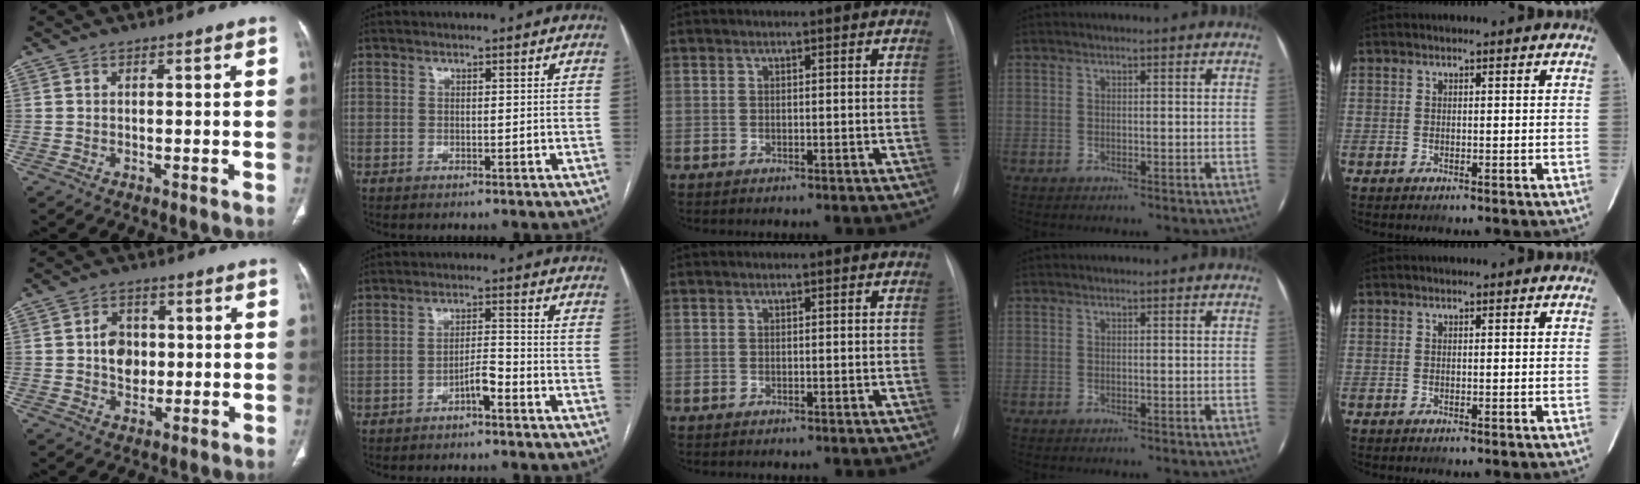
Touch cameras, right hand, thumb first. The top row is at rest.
{"thumb": {"total": 6.4, "force": [0.3, 5.0, 4.0], "torque": [-0.042, 0.003, 0.005]}, "index": {"total": 3.3, "force": [-2.1, 0.6, 2.5], "torque": [-0.040, 0.007, -0.036]}}